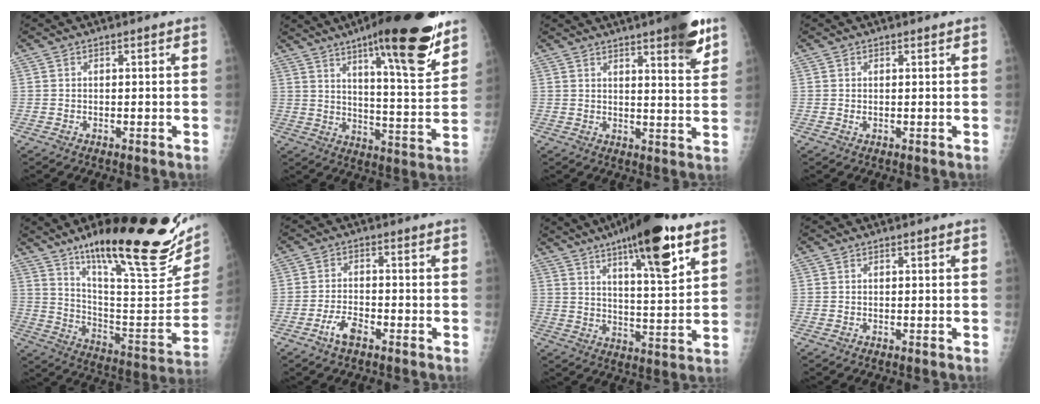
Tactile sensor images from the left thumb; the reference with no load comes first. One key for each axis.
{"total": 21.4, "fx": 13.9, "fy": 3.9, "fz": 15.8, "tx": -0.205, "ty": -0.073, "tz": 0.211}
{"total": 9.9, "fx": 6.2, "fy": 1.9, "fz": 7.5, "tx": -0.081, "ty": -0.032, "tz": 0.079}
{"total": 0.5, "fx": 0.2, "fy": 0.4, "fz": 0.3, "tx": -0.004, "ty": -0.002, "tz": 0.004}
{"total": 33.1, "fx": 19.1, "fy": 8.5, "fz": 25.6, "tx": -0.309, "ty": -0.055, "tz": 0.306}
{"total": 4.1, "fx": -2.6, "fy": 1.7, "fz": 2.7, "tx": -0.054, "ty": 0.016, "tz": -0.048}
{"total": 18.1, "fx": 10.5, "fy": 4.0, "fz": 14.2, "tx": -0.200, "ty": -0.043, "tz": 0.164}
{"total": 0.0}